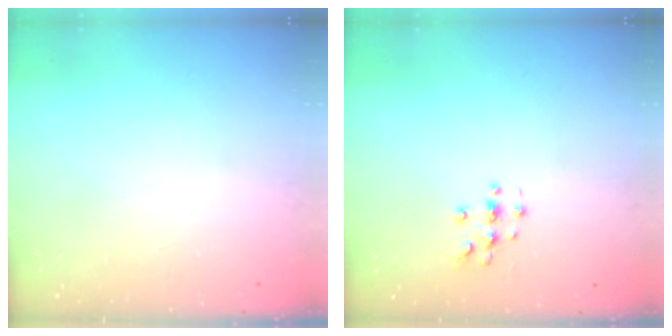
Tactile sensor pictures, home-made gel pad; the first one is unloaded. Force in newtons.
{"total": 2.7, "press": 2.7, "slide": 0.3}